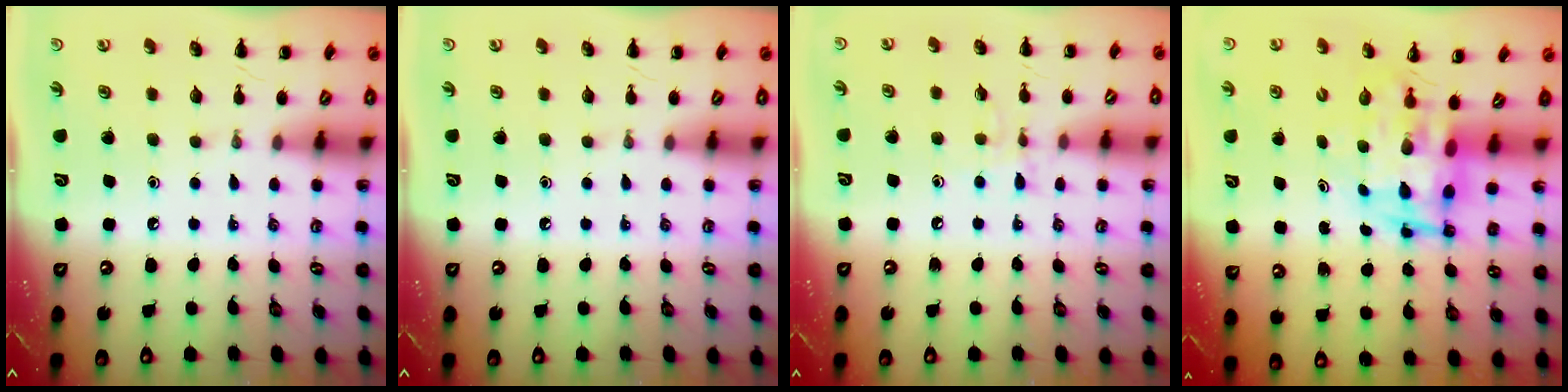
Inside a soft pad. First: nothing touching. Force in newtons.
{"total": 0.0}
{"total": 6.7, "press": 6.6, "slide": 1.5}
{"total": 5.5, "press": 5.3, "slide": 1.5}